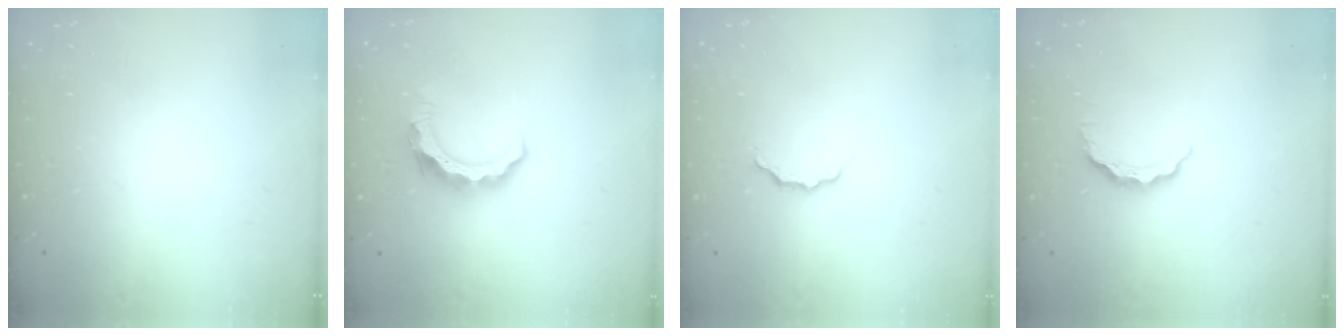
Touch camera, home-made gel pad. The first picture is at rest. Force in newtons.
{"total": 8.4, "press": 8.4, "slide": 0.3}
{"total": 3.5, "press": 3.5, "slide": 0.4}
{"total": 5.6, "press": 5.6, "slide": 0.7}